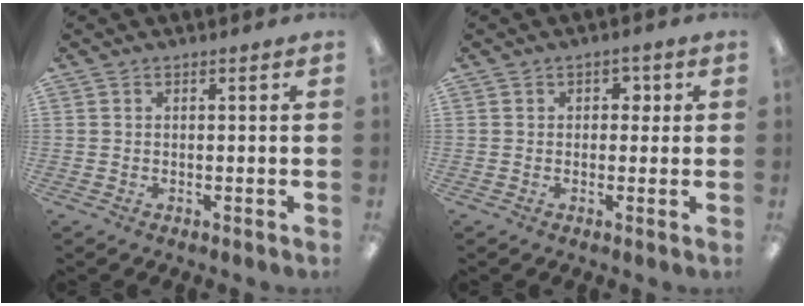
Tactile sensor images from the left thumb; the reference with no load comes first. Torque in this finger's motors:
{"motor_torque": [0.13, 0.00, -0.21, 0.06, -0.02]}